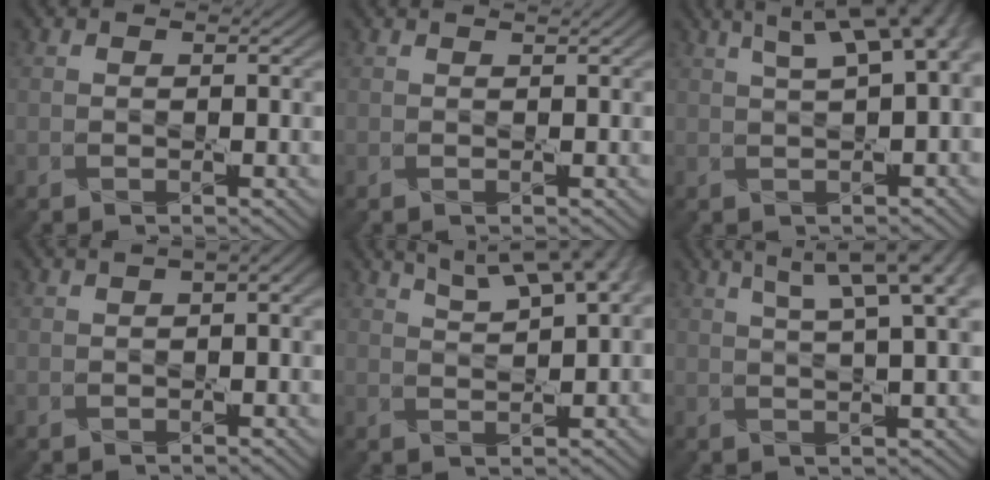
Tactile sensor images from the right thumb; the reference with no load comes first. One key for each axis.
{"total": 0.7, "fx": 0.6, "fy": 0.2, "fz": 0.4, "tx": -0.006, "ty": 0.001, "tz": -0.002}
{"total": 9.4, "fx": 3.7, "fy": 3.4, "fz": 7.9, "tx": -0.104, "ty": 0.031, "tz": 0.046}
{"total": 4.4, "fx": 1.2, "fy": 1.8, "fz": 3.8, "tx": -0.047, "ty": 0.014, "tz": 0.007}
{"total": 9.5, "fx": 5.7, "fy": 2.9, "fz": 7.0, "tx": -0.108, "ty": 0.023, "tz": 0.077}
{"total": 9.9, "fx": 4.9, "fy": 2.4, "fz": 8.2, "tx": -0.102, "ty": 0.030, "tz": 0.064}